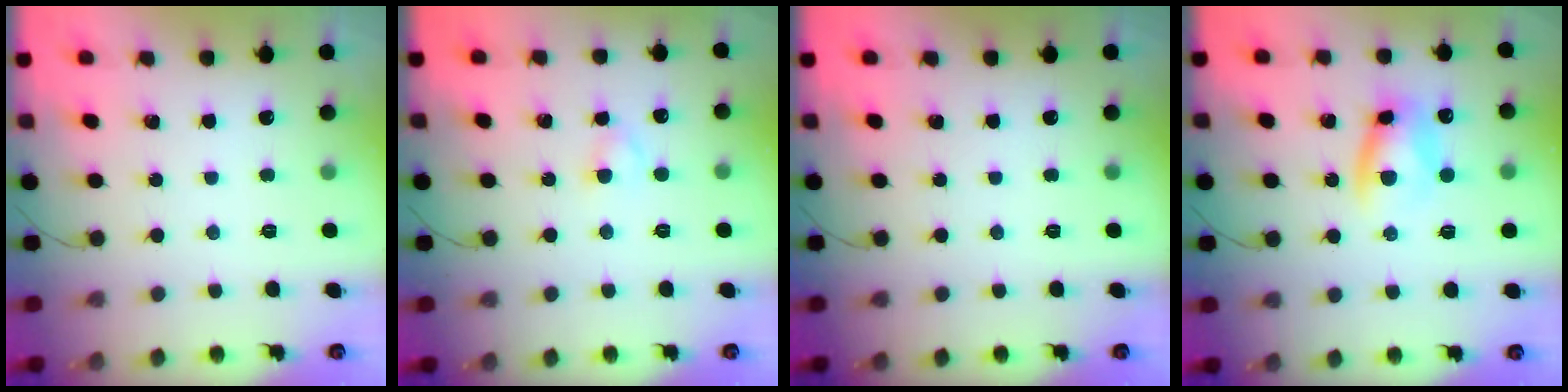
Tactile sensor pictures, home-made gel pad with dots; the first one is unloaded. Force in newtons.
{"total": 2.8, "press": 2.6, "slide": 1.1}
{"total": 0.0}
{"total": 9.8, "press": 9.6, "slide": 1.9}